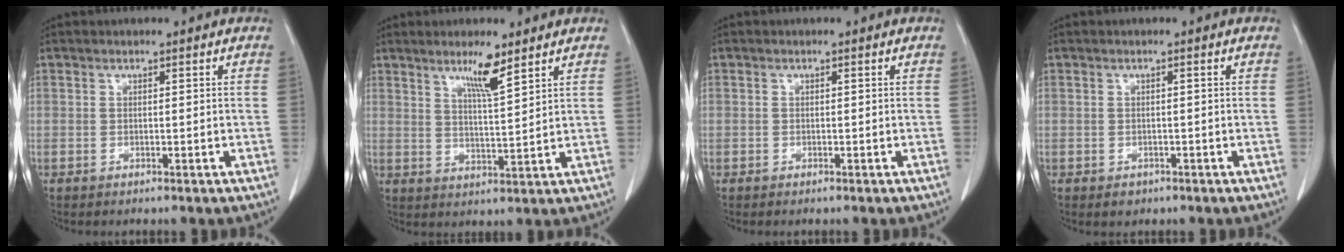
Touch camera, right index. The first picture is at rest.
{"total": 5.7, "force": [3.9, 0.0, 4.1], "torque": [-0.074, -0.009, 0.071]}
{"total": 0.5, "force": [-0.2, 0.5, 0.0], "torque": [0.003, 0.005, -0.007]}
{"total": 1.4, "force": [-0.8, 1.0, 0.5], "torque": [-0.005, 0.002, -0.005]}